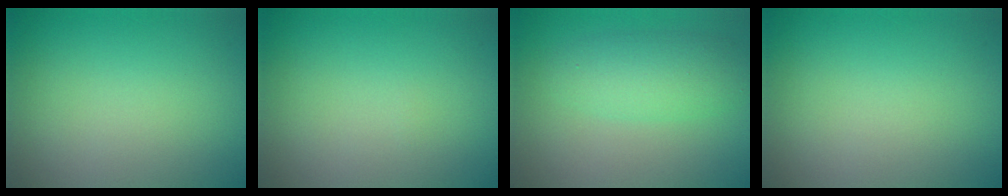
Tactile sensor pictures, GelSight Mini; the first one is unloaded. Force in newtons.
{"total": 0.0}
{"total": 3.5, "press": 3.5, "slide": 0.2}
{"total": 0.0}